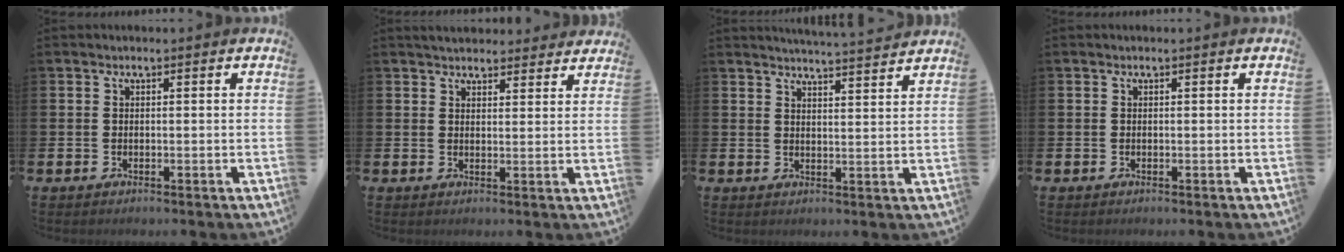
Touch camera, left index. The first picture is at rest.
{"total": 3.9, "force": [3.8, 0.8, 0.2], "torque": [-0.002, -0.017, 0.068]}
{"total": 4.3, "force": [4.2, -0.8, 0.1], "torque": [-0.010, -0.030, 0.074]}
{"total": 0.0}